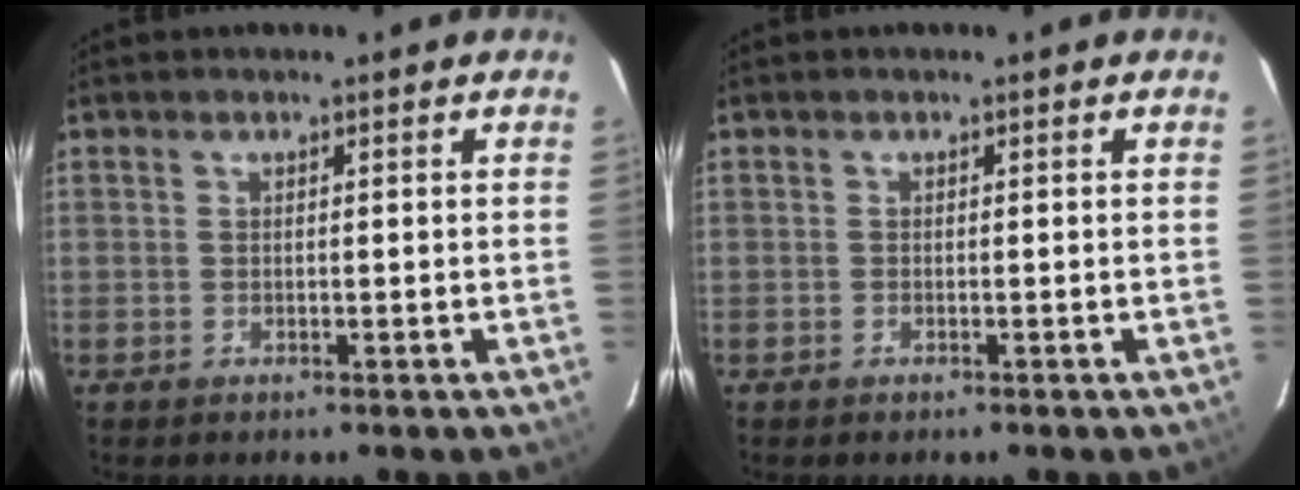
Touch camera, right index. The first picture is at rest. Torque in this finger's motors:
{"motor_torque": [-0.05, -0.07, 0.06, 0.00]}